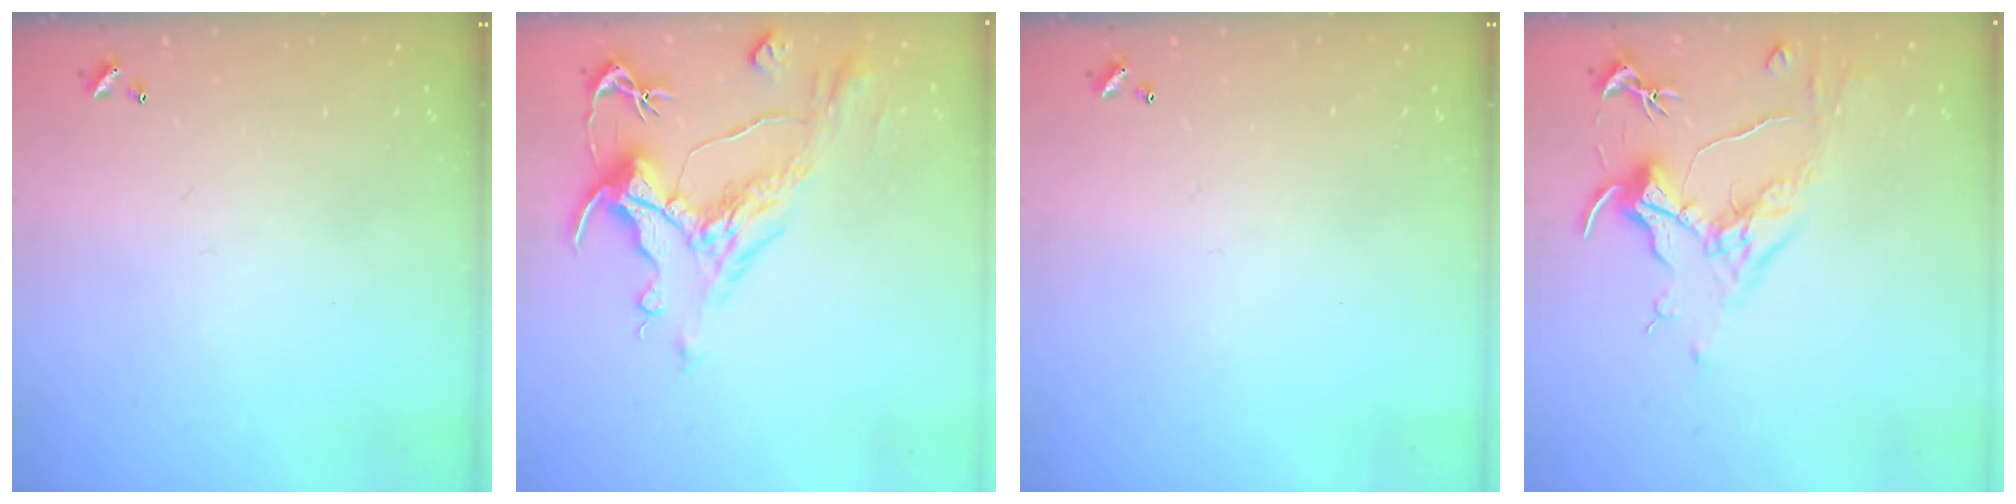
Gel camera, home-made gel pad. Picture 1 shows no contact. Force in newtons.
{"total": 2.6, "press": 2.1, "slide": 1.6}
{"total": 0.0}
{"total": 1.6, "press": 1.4, "slide": 0.7}